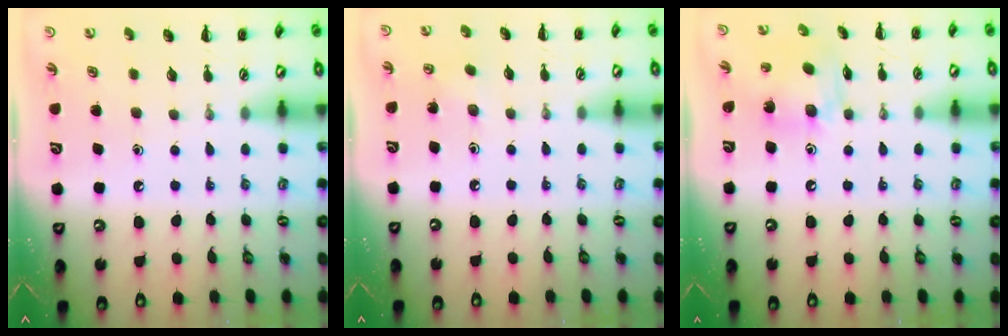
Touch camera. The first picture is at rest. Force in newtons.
{"total": 1.9, "press": 1.8, "slide": 0.6}
{"total": 9.8, "press": 9.7, "slide": 0.7}